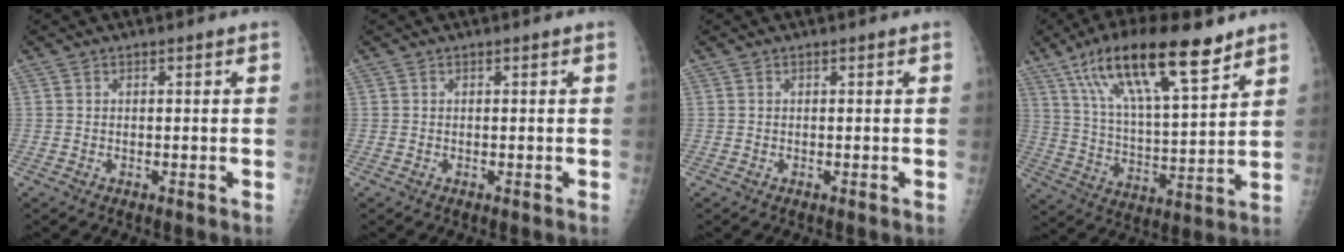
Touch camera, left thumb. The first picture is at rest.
{"total": 0.0}
{"total": 0.0}
{"total": 20.2, "force": [12.7, 5.7, 14.6], "torque": [-0.238, -0.038, 0.229]}